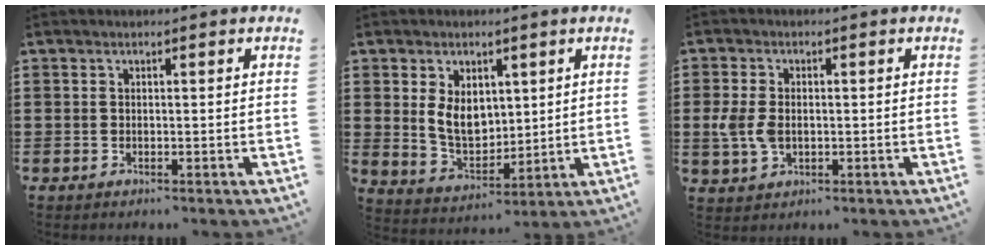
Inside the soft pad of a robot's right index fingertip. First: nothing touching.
{"total": 6.7, "force": [1.7, 4.8, 4.4], "torque": [-0.088, 0.004, 0.029]}
{"total": 4.7, "force": [-0.3, 3.1, 3.6], "torque": [-0.098, -0.003, -0.013]}